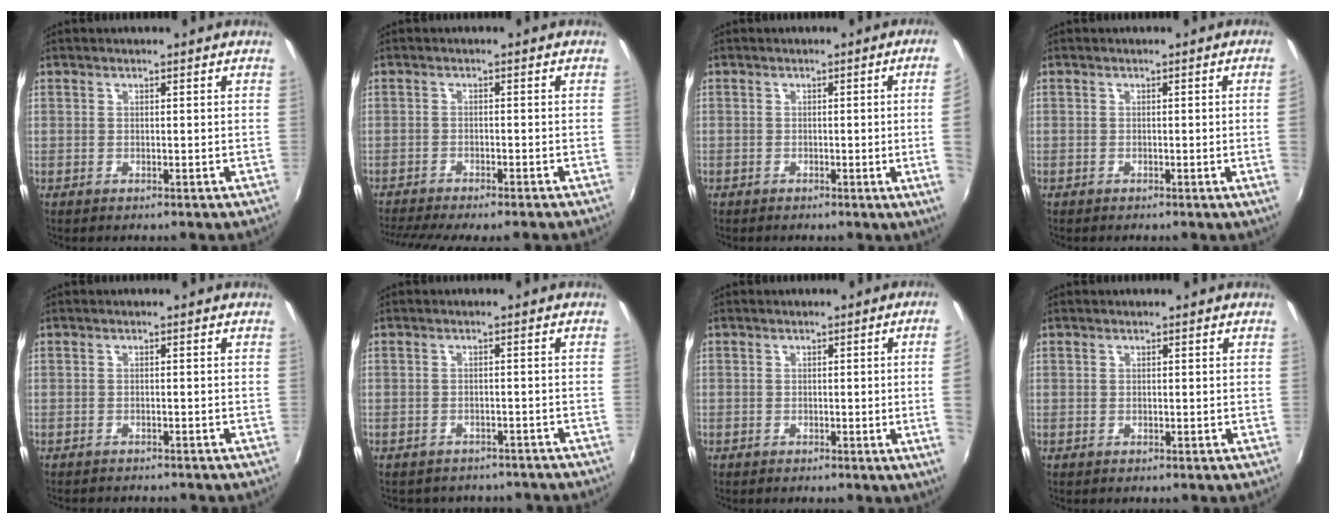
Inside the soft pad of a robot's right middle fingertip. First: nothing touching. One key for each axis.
{"total": 7.7, "fx": -6.8, "fy": 0.2, "fz": 3.6, "tx": -0.087, "ty": -0.025, "tz": -0.110}
{"total": 5.4, "fx": -0.3, "fy": -1.5, "fz": 5.2, "tx": -0.072, "ty": -0.013, "tz": -0.002}
{"total": 1.8, "fx": -0.2, "fy": -1.0, "fz": 1.4, "tx": -0.019, "ty": -0.013, "tz": -0.001}
{"total": 3.4, "fx": -3.2, "fy": 0.6, "fz": 1.0, "tx": -0.027, "ty": -0.013, "tz": -0.050}
{"total": 9.6, "fx": -8.2, "fy": 4.0, "fz": 2.9, "tx": -0.066, "ty": -0.011, "tz": -0.101}
{"total": 4.4, "fx": 0.0, "fy": -1.8, "fz": 4.0, "tx": -0.060, "ty": -0.010, "tz": 0.002}
{"total": 0.0}